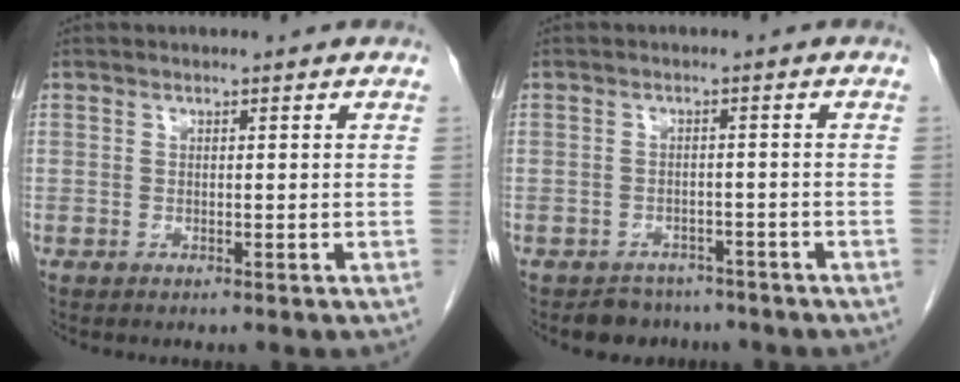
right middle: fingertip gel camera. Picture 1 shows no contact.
{"total": 3.9, "force": [-3.3, 2.1, -0.3], "torque": [0.005, 0.007, -0.048]}